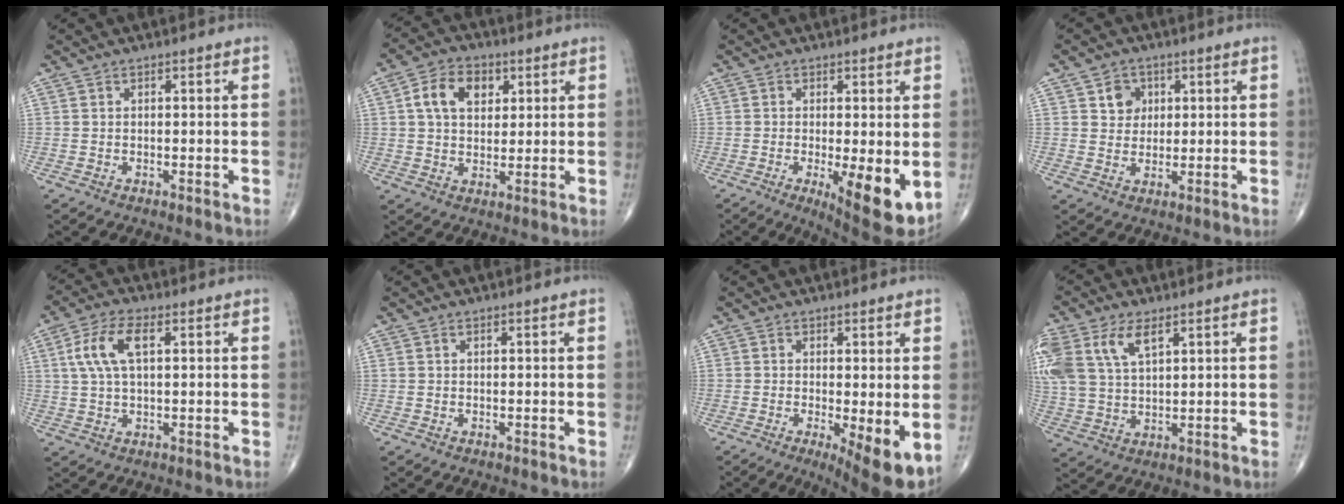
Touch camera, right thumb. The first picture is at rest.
{"total": 9.1, "force": [2.8, 6.3, 5.9], "torque": [-0.083, 0.001, 0.044]}
{"total": 10.5, "force": [-2.1, 3.1, 9.8], "torque": [-0.139, -0.025, -0.024]}
{"total": 4.6, "force": [1.7, 4.0, 1.6], "torque": [-0.003, -0.005, 0.027]}
{"total": 8.2, "force": [2.2, 3.7, 7.0], "torque": [-0.151, 0.013, 0.043]}
{"total": 0.0}
{"total": 7.3, "force": [-1.4, 2.0, 6.9], "torque": [-0.102, -0.022, -0.019]}
{"total": 14.0, "force": [6.2, 7.8, 9.9], "torque": [-0.237, 0.002, 0.124]}